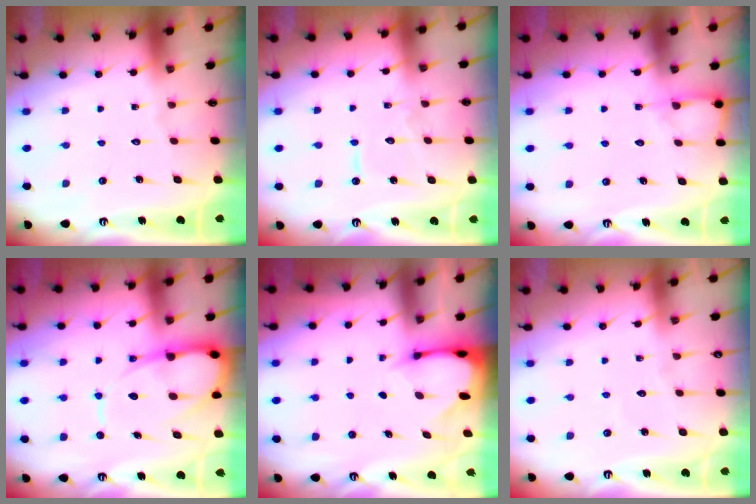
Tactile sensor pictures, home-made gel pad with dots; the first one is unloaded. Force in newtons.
{"total": 5.9, "press": 5.8, "slide": 0.5}
{"total": 6.0, "press": 6.0, "slide": 0.5}
{"total": 12.3, "press": 12.2, "slide": 1.3}
{"total": 2.7, "press": 2.7, "slide": 0.4}
{"total": 2.3, "press": 2.2, "slide": 0.3}